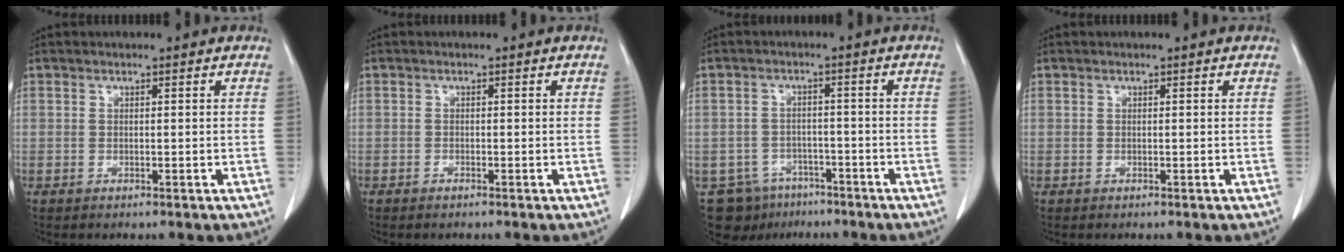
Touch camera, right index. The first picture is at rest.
{"total": 0.5, "force": [-0.5, 0.1, 0.2], "torque": [-0.008, -0.001, -0.005]}
{"total": 7.5, "force": [-5.1, 5.5, 0.7], "torque": [-0.011, 0.018, -0.069]}
{"total": 0.0}